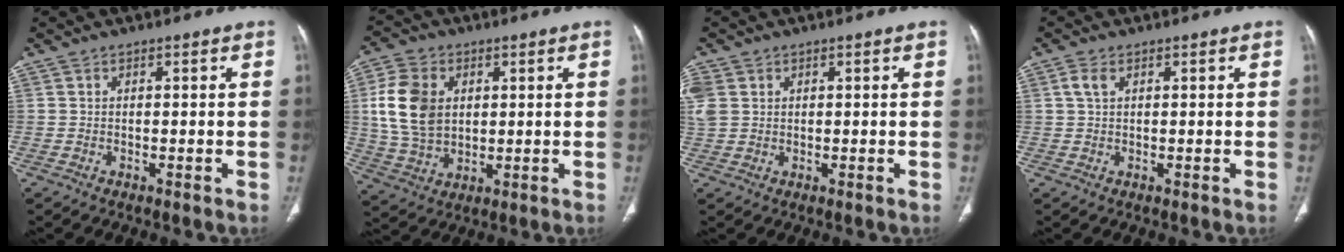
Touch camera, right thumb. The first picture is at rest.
{"total": 12.5, "force": [2.4, 9.0, 8.4], "torque": [-0.153, -0.004, 0.050]}
{"total": 5.8, "force": [1.5, 4.6, 3.2], "torque": [-0.100, 0.011, 0.039]}
{"total": 2.2, "force": [0.8, 1.2, 1.6], "torque": [-0.038, 0.009, 0.018]}